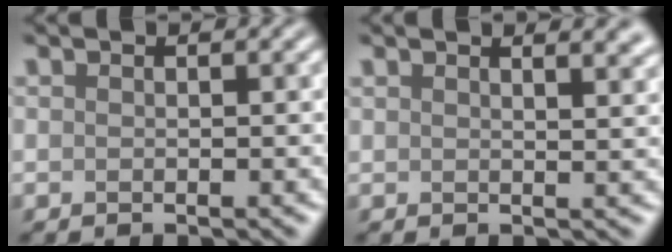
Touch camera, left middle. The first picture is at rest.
{"total": 6.2, "force": [4.0, 2.8, 3.8], "torque": [-0.011, 0.053, 0.028]}